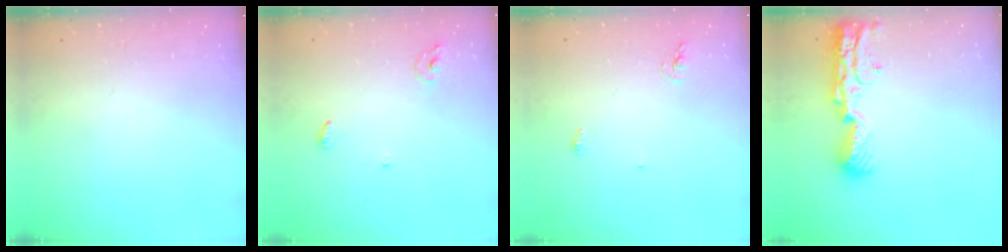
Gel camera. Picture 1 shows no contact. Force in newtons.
{"total": 5.0, "press": 5.0, "slide": 0.4}
{"total": 4.5, "press": 4.2, "slide": 1.5}
{"total": 11.5, "press": 11.4, "slide": 1.6}